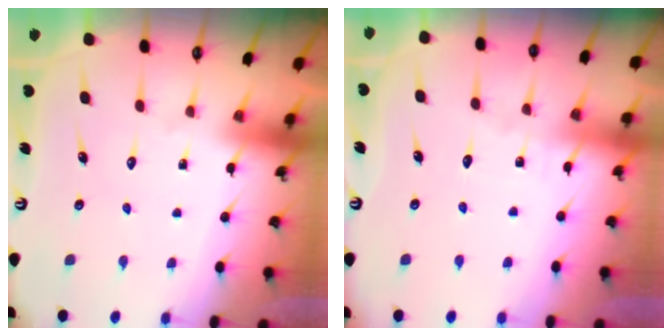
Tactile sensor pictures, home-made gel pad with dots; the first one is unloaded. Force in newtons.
{"total": 2.7, "press": 2.7, "slide": 0.2}